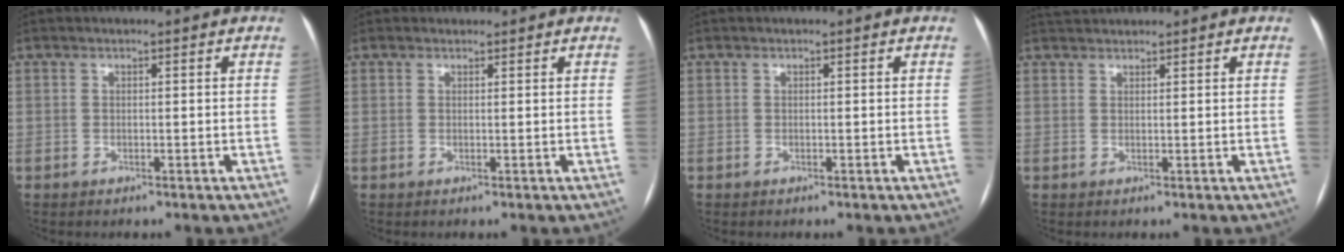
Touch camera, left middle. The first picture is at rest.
{"total": 0.7, "force": [0.6, 0.3, -0.1], "torque": [-0.003, 0.008, 0.010]}
{"total": 0.0}
{"total": 2.7, "force": [2.6, 0.2, 0.3], "torque": [-0.007, 0.028, 0.051]}